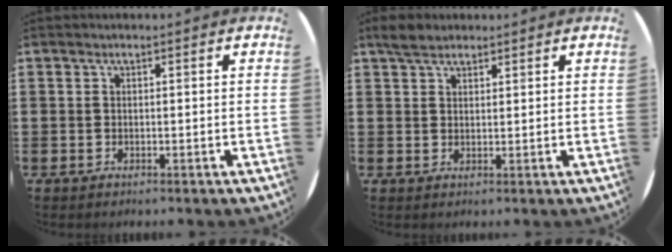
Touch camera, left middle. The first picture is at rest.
{"total": 2.8, "force": [2.4, 1.1, 1.1], "torque": [-0.019, 0.004, 0.043]}